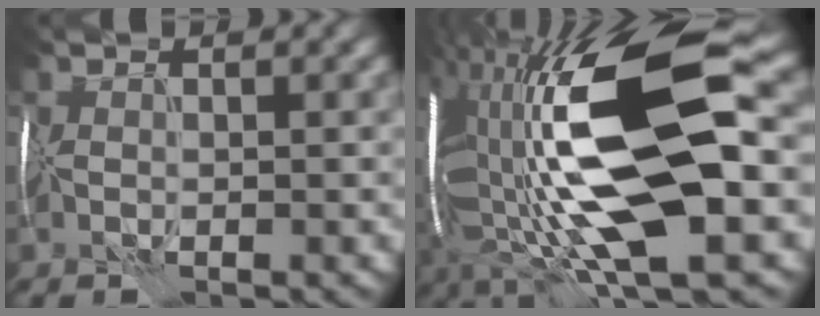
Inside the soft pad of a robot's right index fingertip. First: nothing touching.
{"total": 19.3, "force": [0.9, 7.6, 17.7], "torque": [-0.341, 0.009, 0.013]}